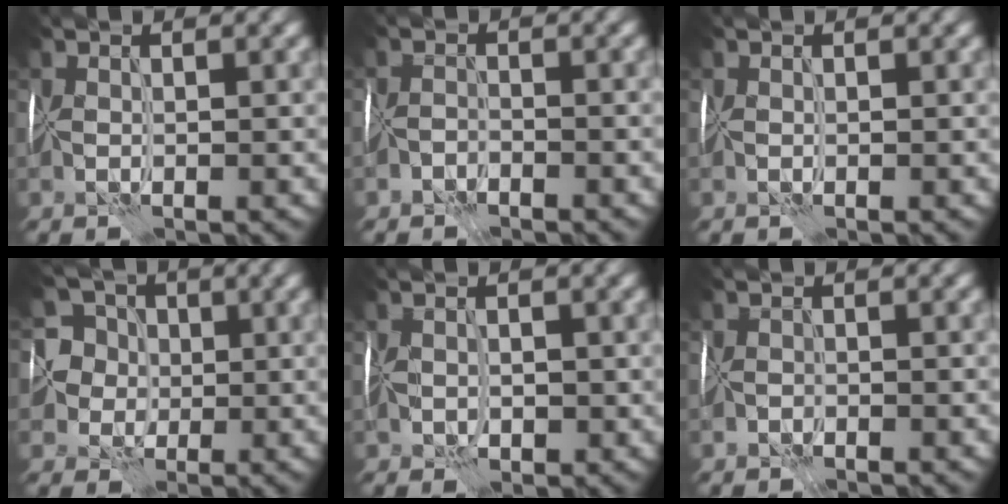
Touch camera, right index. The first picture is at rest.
{"total": 1.4, "force": [-1.3, 0.0, -0.6], "torque": [0.013, 0.006, -0.028]}
{"total": 0.0}
{"total": 6.9, "force": [-0.1, 6.6, 2.0], "torque": [-0.044, 0.035, -0.031]}
{"total": 1.4, "force": [-0.4, 1.1, 0.8], "torque": [-0.014, -0.001, -0.004]}
{"total": 0.9, "force": [-0.7, 0.0, -0.5], "torque": [0.009, 0.004, -0.015]}